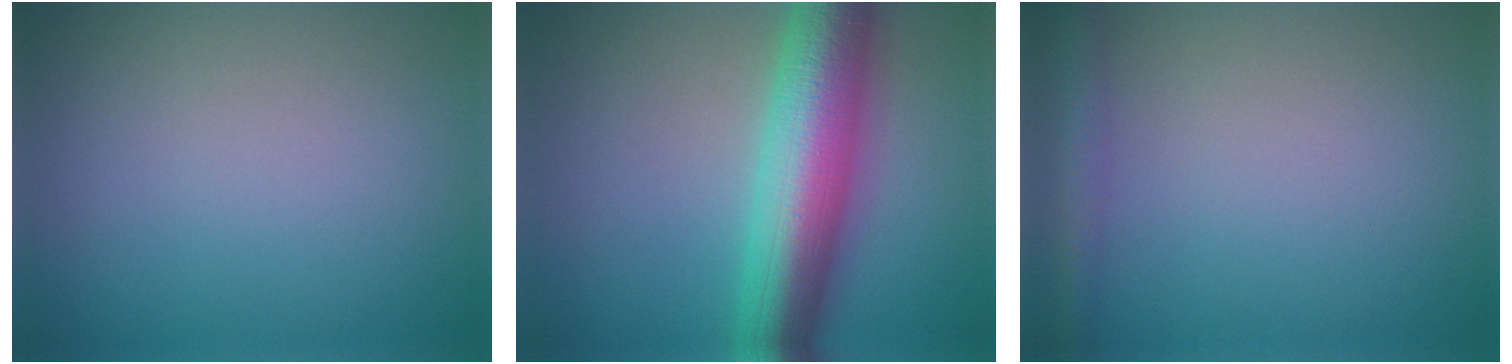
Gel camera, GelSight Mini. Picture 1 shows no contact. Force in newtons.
{"total": 10.5, "press": 10.5, "slide": 0.0}
{"total": 2.6, "press": 2.6, "slide": 0.1}